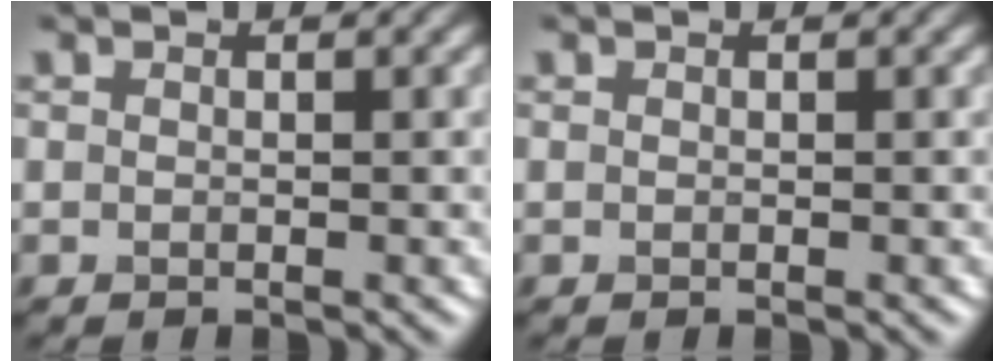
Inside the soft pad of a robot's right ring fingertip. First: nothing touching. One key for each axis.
{"total": 0.0}